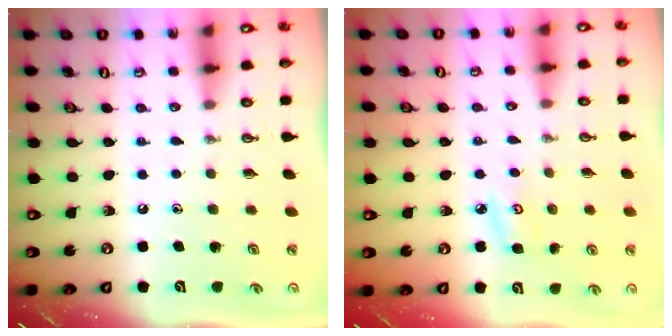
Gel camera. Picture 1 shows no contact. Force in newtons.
{"total": 4.3, "press": 4.3, "slide": 0.5}